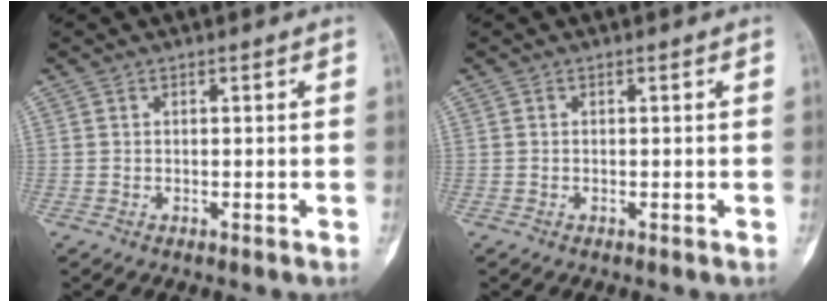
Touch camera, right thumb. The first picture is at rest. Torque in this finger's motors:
{"motor_torque": [0.01, 0.55, -0.16, 0.03, 0.01]}